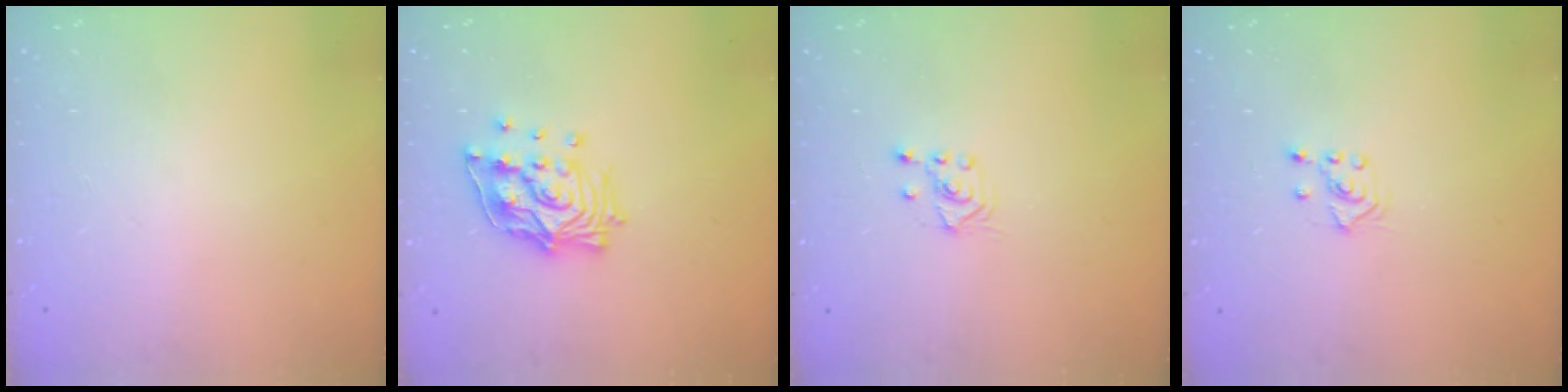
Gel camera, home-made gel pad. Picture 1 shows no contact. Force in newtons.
{"total": 15.1, "press": 15.0, "slide": 1.8}
{"total": 2.6, "press": 2.4, "slide": 0.8}
{"total": 3.3, "press": 3.2, "slide": 0.8}